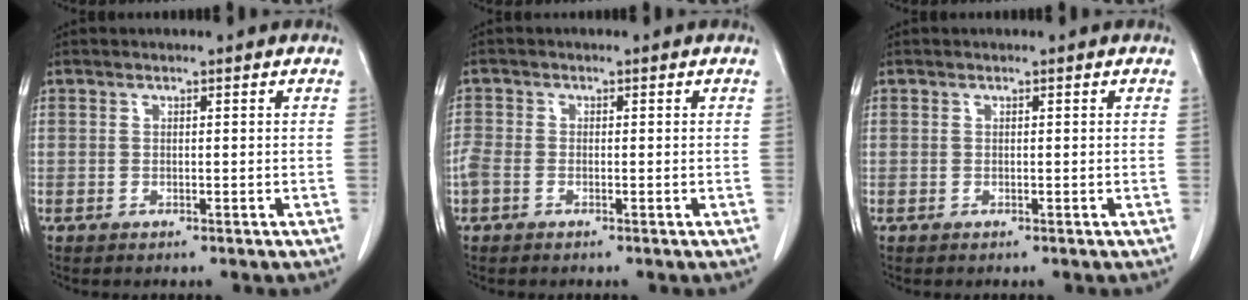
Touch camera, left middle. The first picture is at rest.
{"total": 2.1, "force": [-0.9, 1.3, 1.5], "torque": [-0.044, 0.000, -0.019]}
{"total": 0.0}